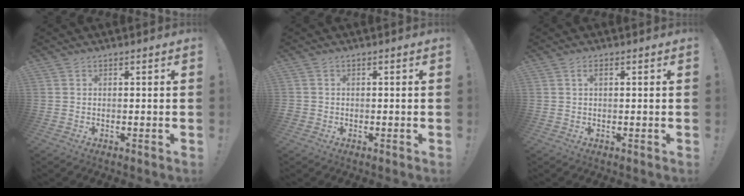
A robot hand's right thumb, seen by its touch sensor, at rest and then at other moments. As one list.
[{"total": 1.3, "force": [-0.4, 1.2, 0.3], "torque": [-0.004, 0.003, -0.006]}, {"total": 1.2, "force": [0.3, 0.4, 1.1], "torque": [-0.023, 0.005, 0.005]}]